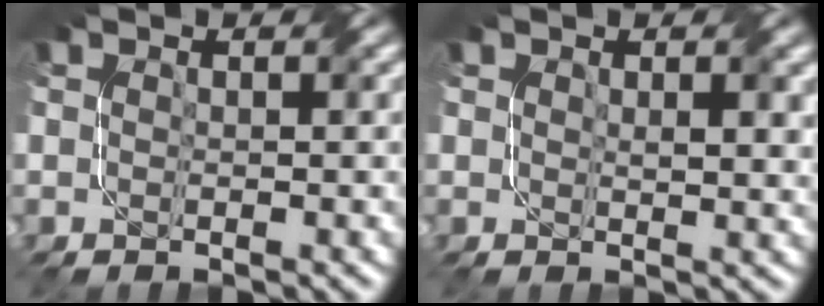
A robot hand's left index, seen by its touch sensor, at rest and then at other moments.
{"total": 1.6, "force": [0.6, 0.7, 1.4], "torque": [-0.018, -0.003, 0.016]}